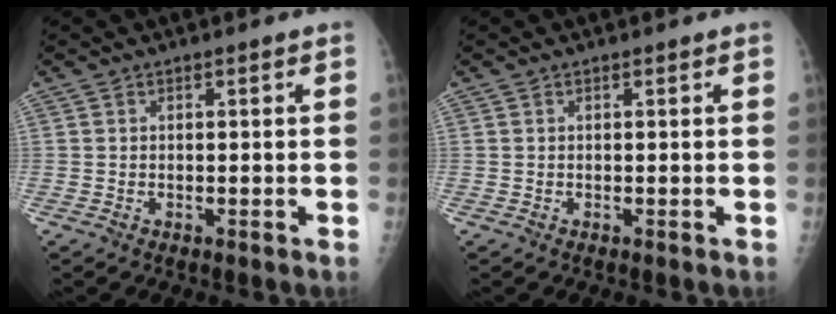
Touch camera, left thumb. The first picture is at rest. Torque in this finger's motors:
{"motor_torque": [0.12, 0.13, -0.08, -0.06, 0.00]}